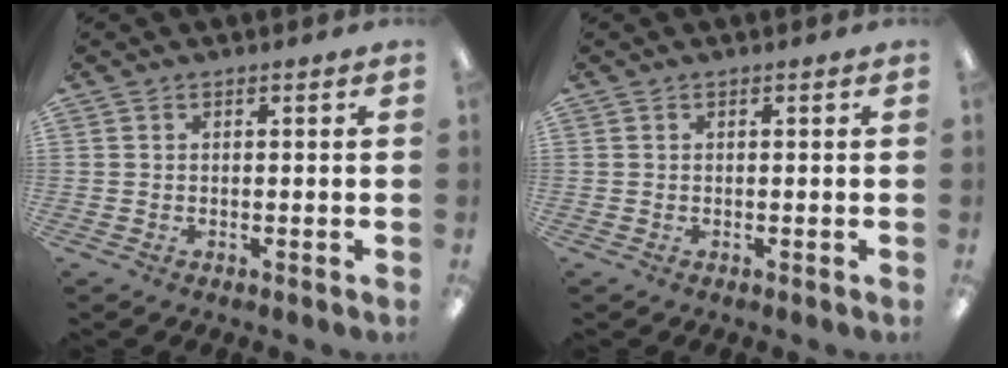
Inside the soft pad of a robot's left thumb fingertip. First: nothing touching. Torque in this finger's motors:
{"motor_torque": [0.00, 0.00, -0.18, 0.15, 0.00]}